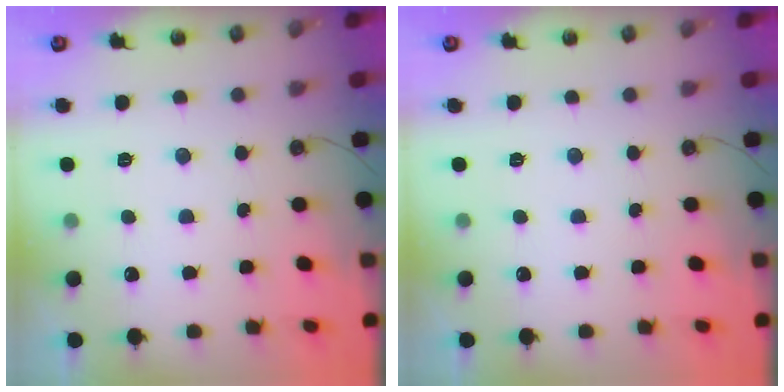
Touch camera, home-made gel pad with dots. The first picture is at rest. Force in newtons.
{"total": 0.0}